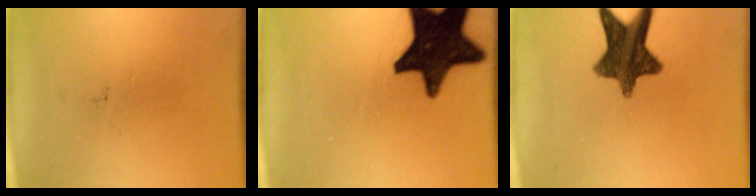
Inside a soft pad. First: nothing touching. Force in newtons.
{"total": 18.5}
{"total": 11.5}